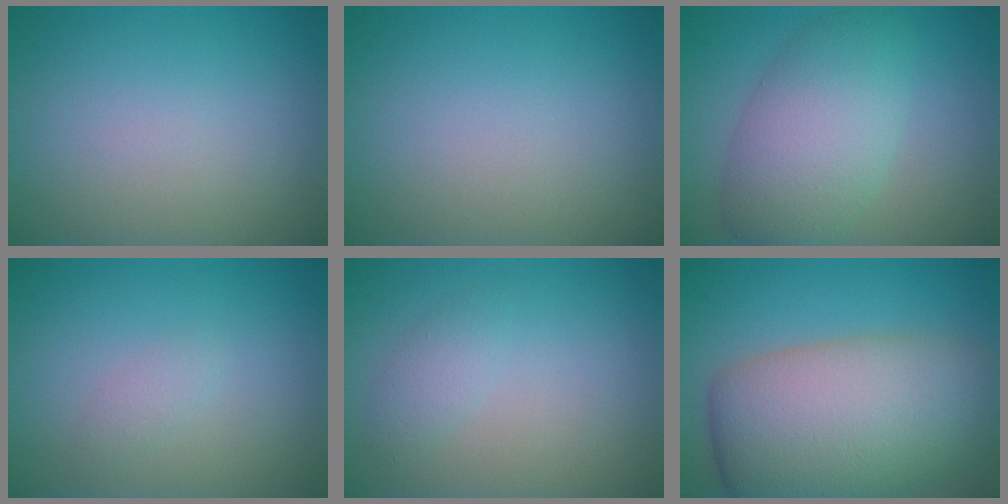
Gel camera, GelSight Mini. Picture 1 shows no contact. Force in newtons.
{"total": 0.0}
{"total": 5.4, "press": 5.4, "slide": 0.5}
{"total": 1.0, "press": 1.0, "slide": 0.1}
{"total": 1.4, "press": 1.4, "slide": 0.1}
{"total": 12.0, "press": 12.0, "slide": 0.5}